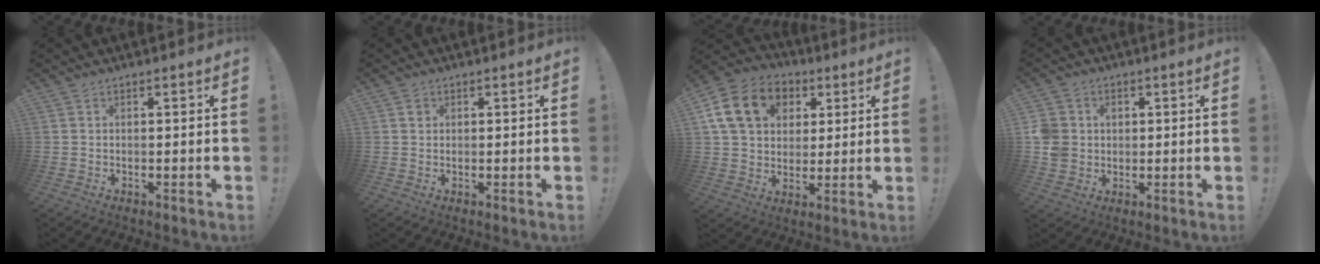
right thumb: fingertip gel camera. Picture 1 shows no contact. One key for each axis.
{"total": 1.3, "fx": 0.6, "fy": 1.1, "fz": 0.3, "tx": 0.007, "ty": -0.003, "tz": 0.007}
{"total": 18.3, "fx": 6.2, "fy": 14.2, "fz": 9.8, "tx": -0.144, "ty": -0.007, "tz": 0.127}
{"total": 7.4, "fx": 0.4, "fy": 6.9, "fz": 2.6, "tx": -0.062, "ty": 0.004, "tz": 0.010}